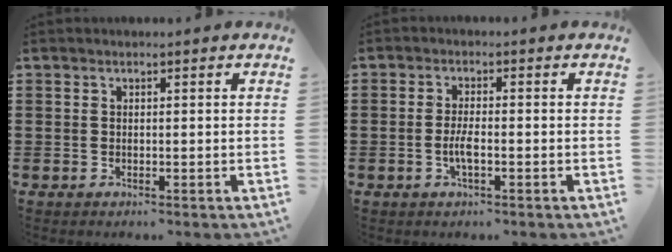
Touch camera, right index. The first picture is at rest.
{"total": 3.0, "force": [-1.0, 0.7, 2.7], "torque": [-0.062, -0.003, -0.022]}